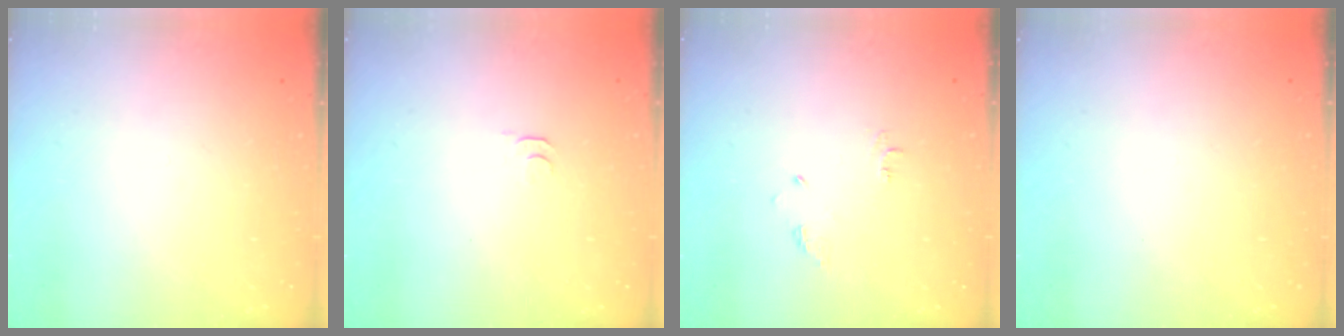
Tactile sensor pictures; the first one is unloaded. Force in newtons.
{"total": 4.9, "press": 4.9, "slide": 0.5}
{"total": 4.4, "press": 4.4, "slide": 0.6}
{"total": 0.0}